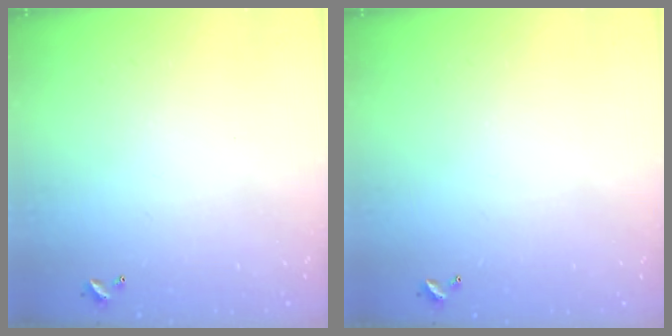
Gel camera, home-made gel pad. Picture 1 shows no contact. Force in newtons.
{"total": 0.0}